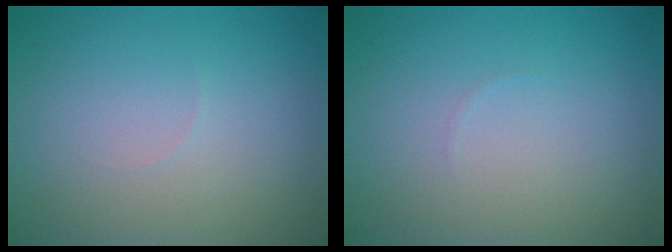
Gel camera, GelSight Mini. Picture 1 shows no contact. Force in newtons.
{"total": 0.0}